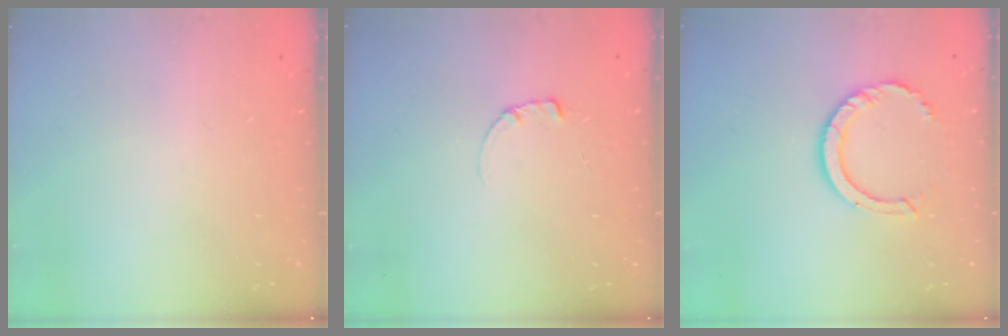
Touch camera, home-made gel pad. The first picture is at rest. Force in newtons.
{"total": 0.6, "press": 0.6, "slide": 0.1}
{"total": 8.3, "press": 8.2, "slide": 0.6}